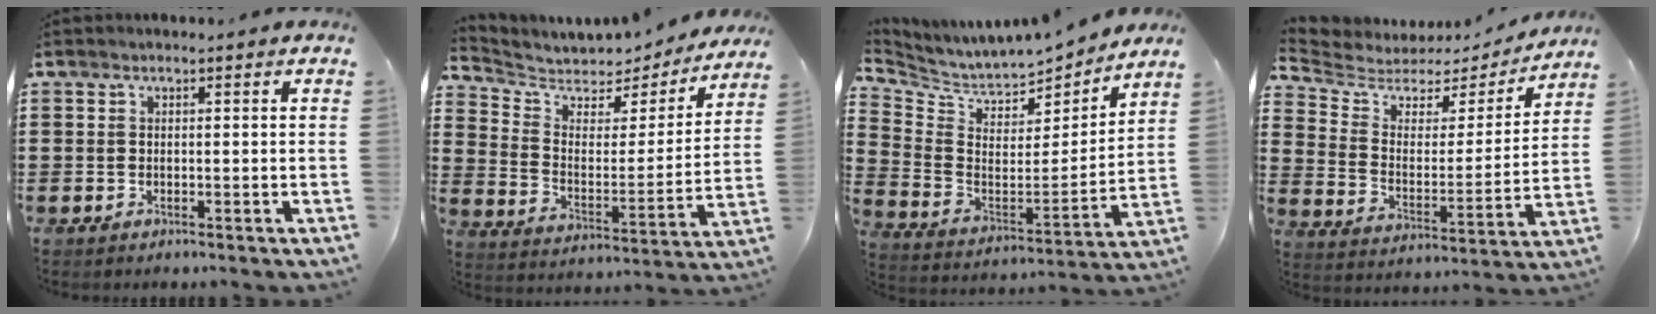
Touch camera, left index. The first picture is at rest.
{"total": 4.9, "force": [4.5, 1.8, 0.6], "torque": [-0.045, -0.038, 0.073]}
{"total": 5.0, "force": [4.7, 1.7, 0.5], "torque": [-0.044, -0.048, 0.079]}
{"total": 4.6, "force": [3.8, 2.3, 1.2], "torque": [-0.054, -0.026, 0.058]}